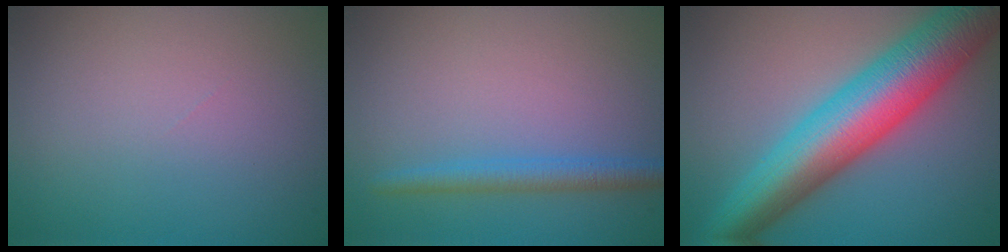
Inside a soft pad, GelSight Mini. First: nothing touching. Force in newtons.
{"total": 2.2, "press": 2.2, "slide": 0.2}
{"total": 10.8, "press": 10.8, "slide": 0.0}